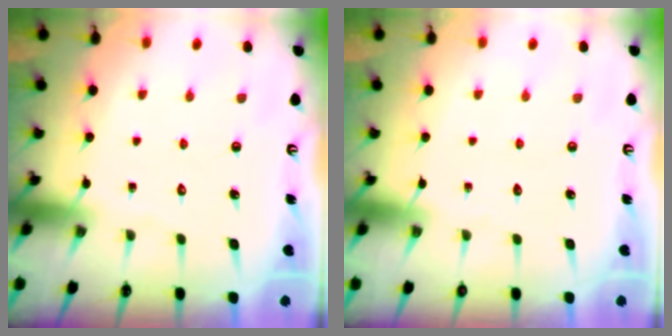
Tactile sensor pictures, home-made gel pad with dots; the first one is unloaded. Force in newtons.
{"total": 0.0}